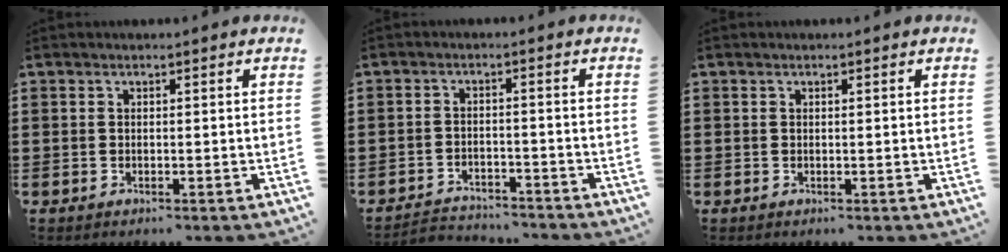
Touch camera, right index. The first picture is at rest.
{"total": 2.9, "force": [-2.9, 0.5, -0.1], "torque": [-0.007, 0.000, -0.063]}
{"total": 0.0}